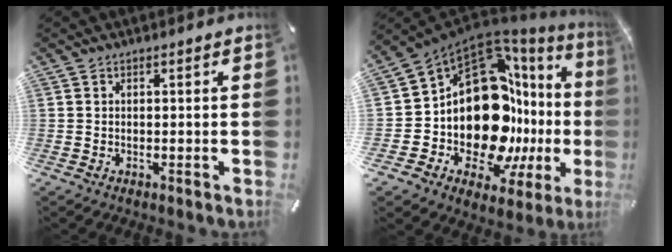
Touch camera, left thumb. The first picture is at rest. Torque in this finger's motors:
{"motor_torque": [1.30, 3.70, 2.77, 0.00, 0.27]}